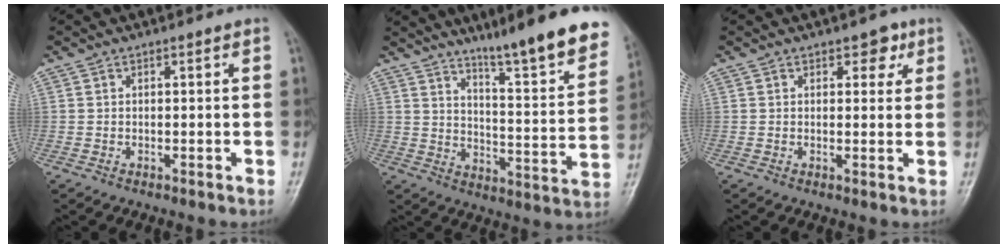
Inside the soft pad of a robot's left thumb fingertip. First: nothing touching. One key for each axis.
{"total": 18.5, "fx": 14.0, "fy": 1.8, "fz": 12.0, "tx": -0.137, "ty": -0.084, "tz": 0.202}
{"total": 3.2, "fx": 1.7, "fy": 2.0, "fz": 1.7, "tx": 0.000, "ty": -0.006, "tz": 0.019}